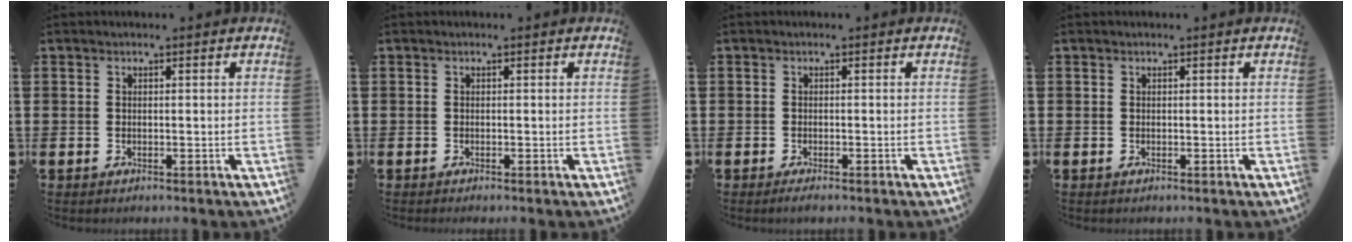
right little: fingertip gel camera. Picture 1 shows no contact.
{"total": 0.0}
{"total": 0.8, "force": [-0.5, 0.1, 0.6], "torque": [-0.010, -0.002, -0.010]}
{"total": 0.0}